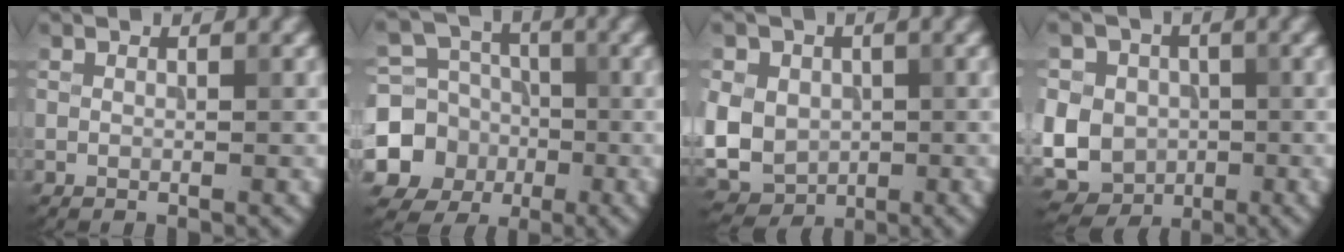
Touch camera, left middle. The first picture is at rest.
{"total": 8.5, "force": [-2.3, 7.7, 2.6], "torque": [-0.053, -0.007, -0.072]}
{"total": 8.9, "force": [0.3, 7.7, 4.4], "torque": [-0.096, 0.011, -0.025]}
{"total": 11.5, "force": [-0.6, 10.6, 4.4], "torque": [-0.108, 0.022, -0.039]}